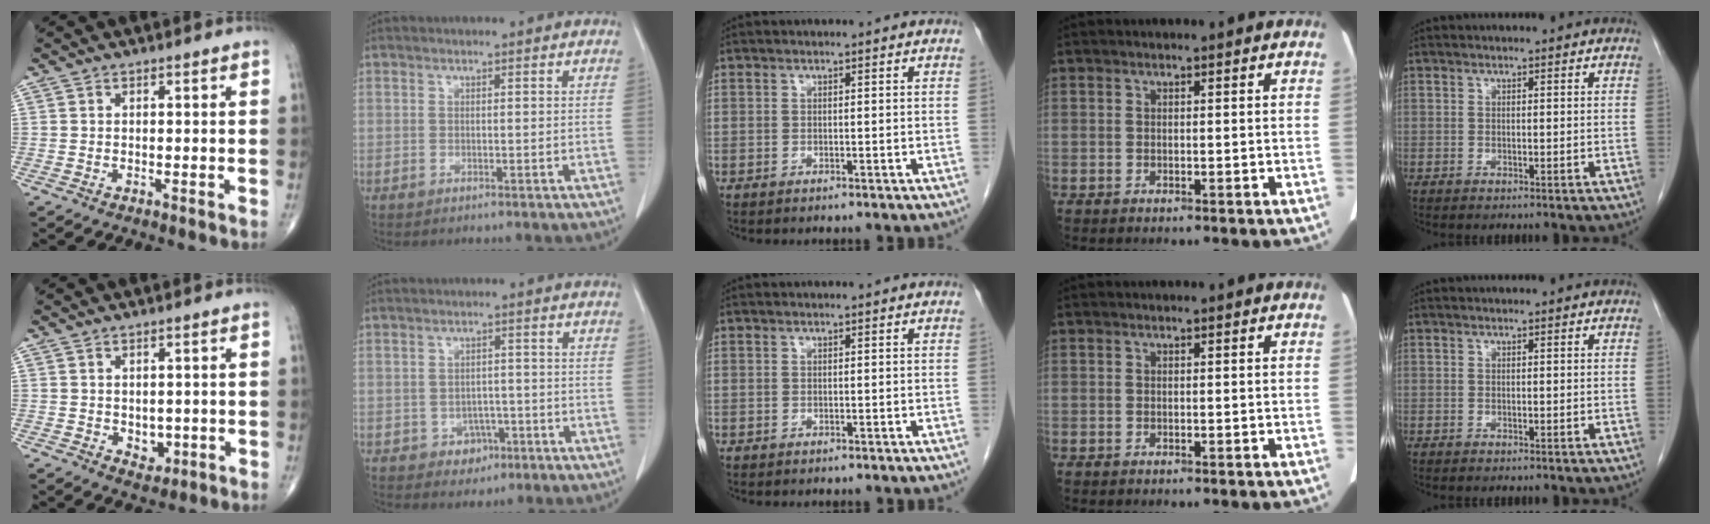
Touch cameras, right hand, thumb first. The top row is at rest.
{"thumb": {"total": 3.5, "force": [-0.3, 2.6, 2.3], "torque": [-0.015, -0.005, 0.007]}, "index": {"total": 3.3, "force": [-1.5, 2.8, 1.0], "torque": [-0.005, 0.010, -0.010]}}